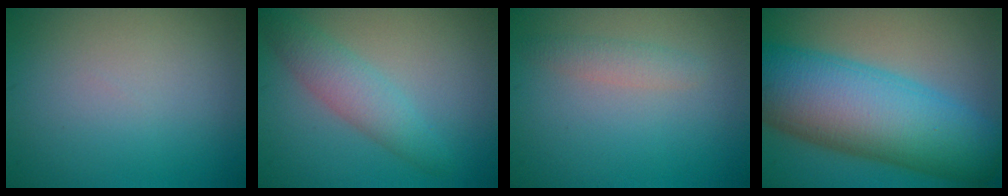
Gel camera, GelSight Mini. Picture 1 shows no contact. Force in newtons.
{"total": 3.2, "press": 3.2, "slide": 0.0}
{"total": 1.4, "press": 1.4, "slide": 0.1}
{"total": 13.4, "press": 13.4, "slide": 0.1}